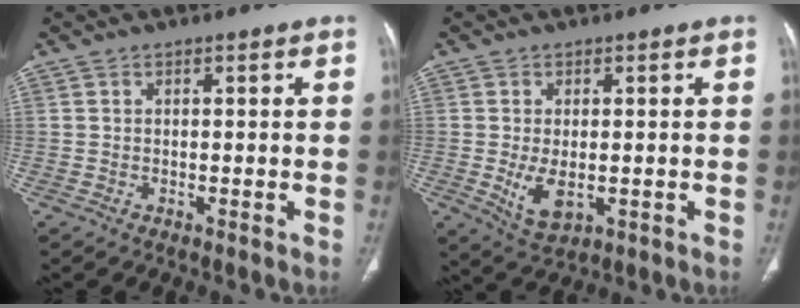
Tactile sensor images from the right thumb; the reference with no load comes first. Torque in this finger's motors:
{"motor_torque": [-0.01, 0.09, 0.44, 0.54, 0.16]}